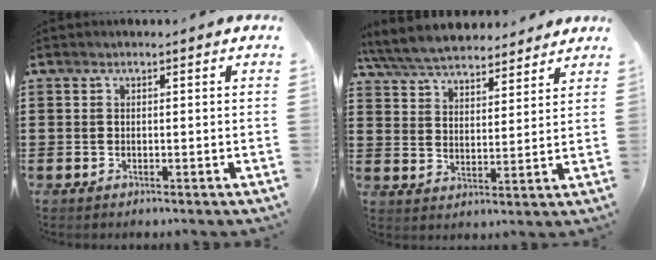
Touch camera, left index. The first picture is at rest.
{"total": 6.6, "force": [6.2, 1.1, 1.7], "torque": [-0.060, -0.024, 0.112]}